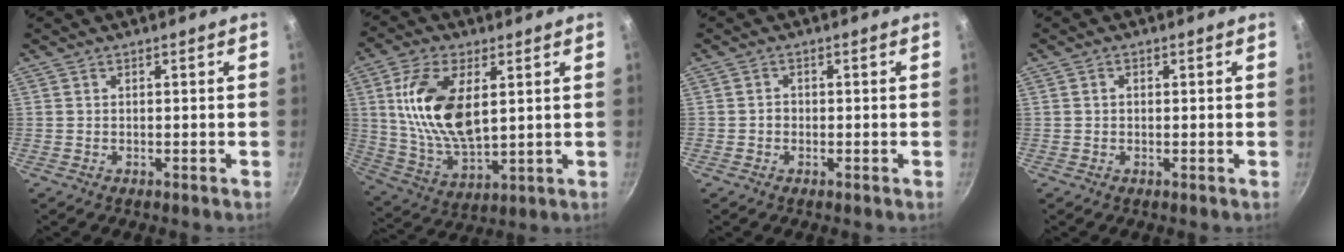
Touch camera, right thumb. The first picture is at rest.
{"total": 16.2, "force": [3.8, 8.3, 13.4], "torque": [-0.248, -0.015, 0.079]}
{"total": 1.2, "force": [-0.4, 1.1, 0.4], "torque": [-0.002, 0.004, -0.009]}
{"total": 0.9, "force": [0.0, 0.8, 0.5], "torque": [-0.008, 0.006, 0.000]}